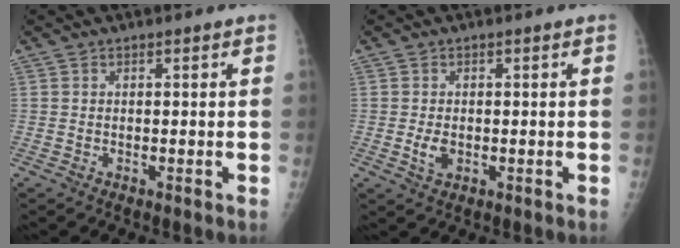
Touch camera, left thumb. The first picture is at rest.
{"total": 3.1, "force": [-0.7, 2.0, 2.2], "torque": [-0.036, 0.000, -0.008]}